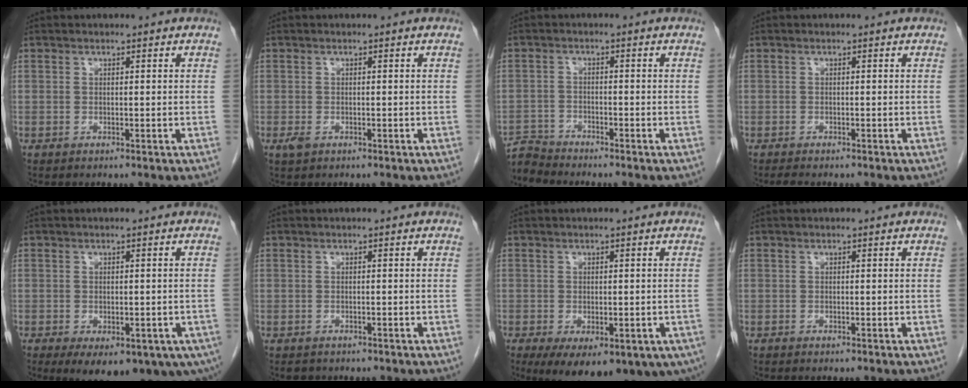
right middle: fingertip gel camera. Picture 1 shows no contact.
{"total": 1.3, "force": [-0.6, 0.7, 0.9], "torque": [-0.022, -0.001, -0.006]}
{"total": 3.7, "force": [-3.6, -0.4, -1.0], "torque": [0.023, -0.012, -0.068]}
{"total": 1.9, "force": [-1.6, 0.4, 0.9], "torque": [-0.021, -0.007, -0.022]}
{"total": 15.1, "force": [-8.2, 7.4, 10.4], "torque": [-0.128, -0.023, -0.095]}
{"total": 1.5, "force": [-1.3, 0.8, 0.2], "torque": [-0.009, -0.001, -0.017]}
{"total": 16.5, "force": [-9.5, 7.5, 11.2], "torque": [-0.151, -0.037, -0.114]}
{"total": 0.0}